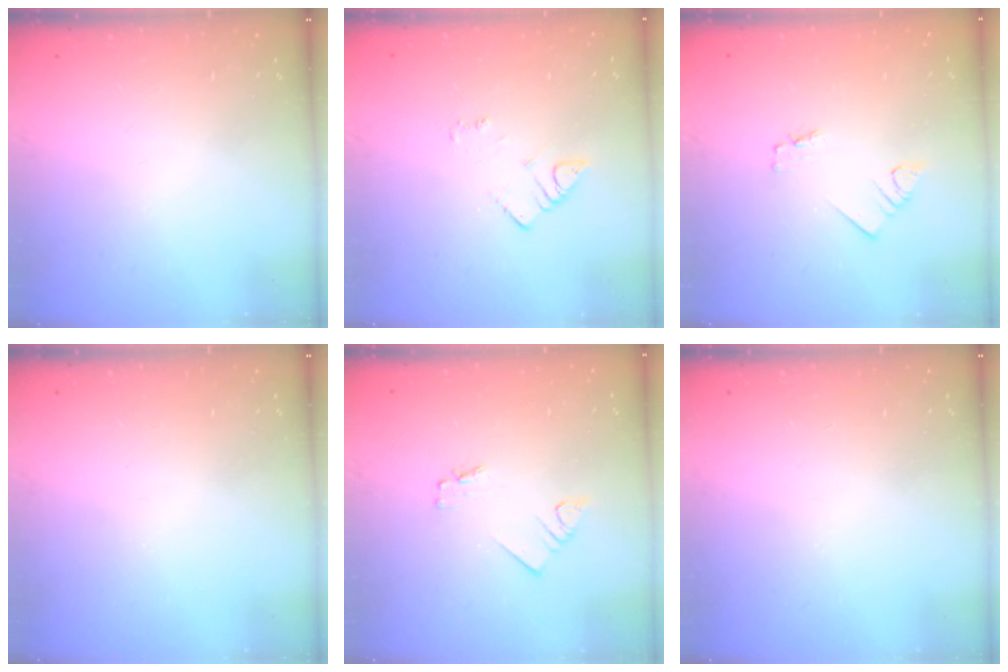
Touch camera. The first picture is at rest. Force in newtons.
{"total": 2.9, "press": 2.9, "slide": 0.3}
{"total": 1.6, "press": 1.6, "slide": 0.1}
{"total": 0.0}
{"total": 1.8, "press": 1.7, "slide": 0.2}
{"total": 0.0}